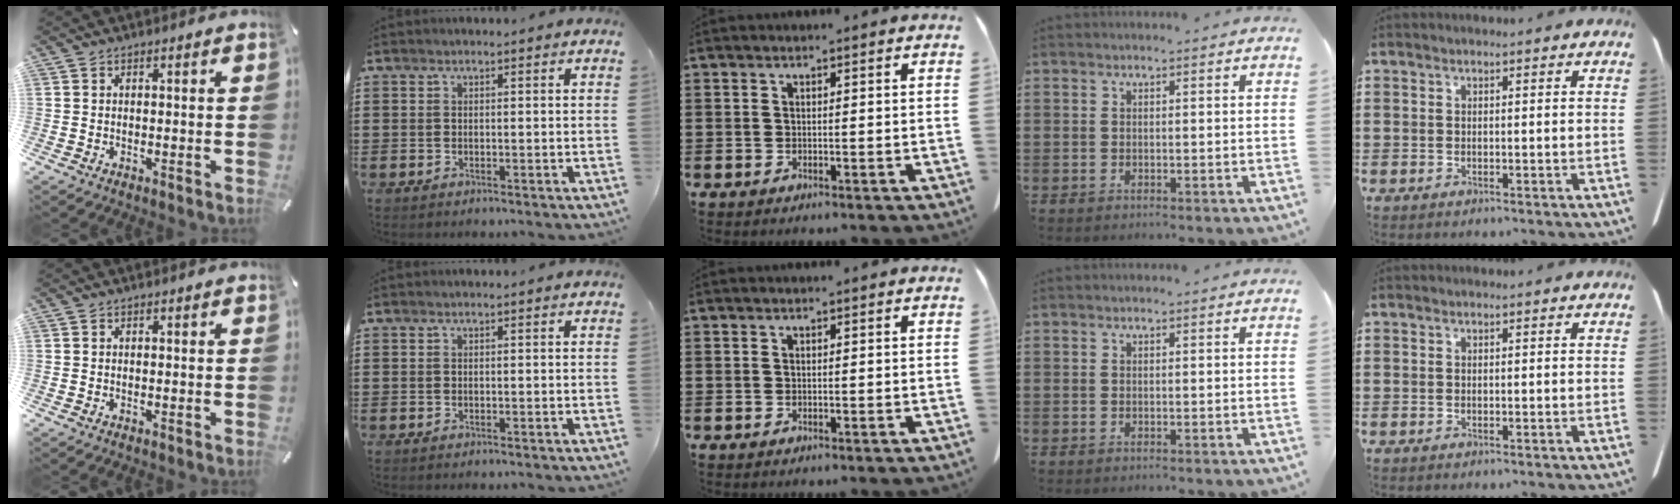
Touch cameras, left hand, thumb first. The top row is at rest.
{}